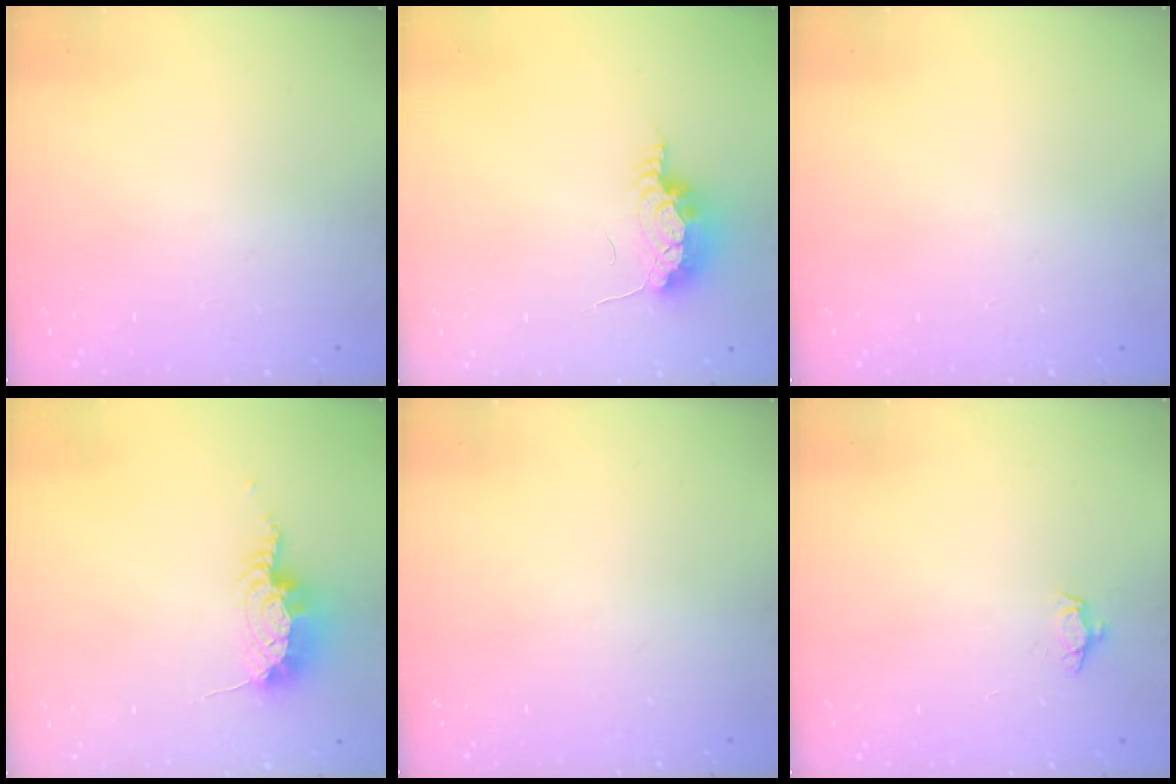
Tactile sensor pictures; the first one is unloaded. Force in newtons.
{"total": 9.6, "press": 8.1, "slide": 5.2}
{"total": 0.0}
{"total": 9.0, "press": 8.9, "slide": 1.0}
{"total": 0.0}
{"total": 3.6, "press": 3.6, "slide": 0.4}